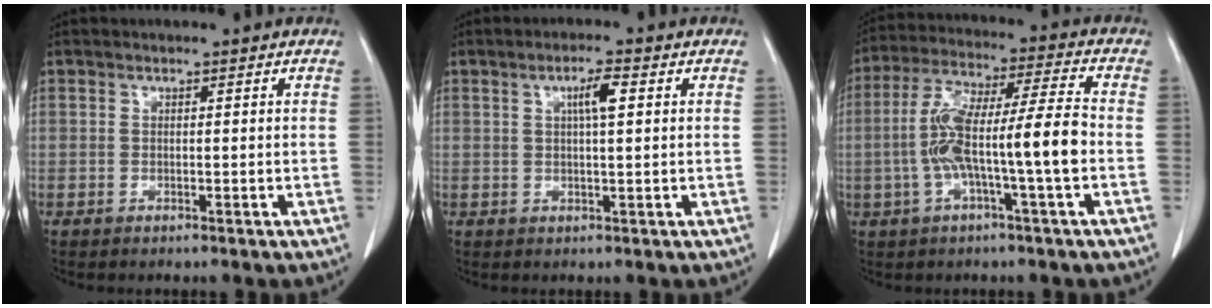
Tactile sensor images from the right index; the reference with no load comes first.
{"total": 3.6, "force": [1.1, 0.3, 3.4], "torque": [-0.059, 0.004, 0.018]}
{"total": 12.6, "force": [-2.4, 0.4, 12.4], "torque": [-0.240, 0.025, -0.047]}